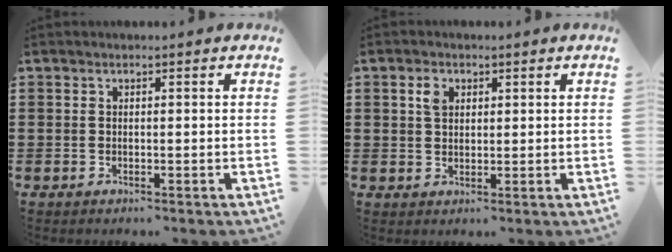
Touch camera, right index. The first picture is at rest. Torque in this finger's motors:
{"motor_torque": [0.27, -0.25, 0.09, 0.04]}